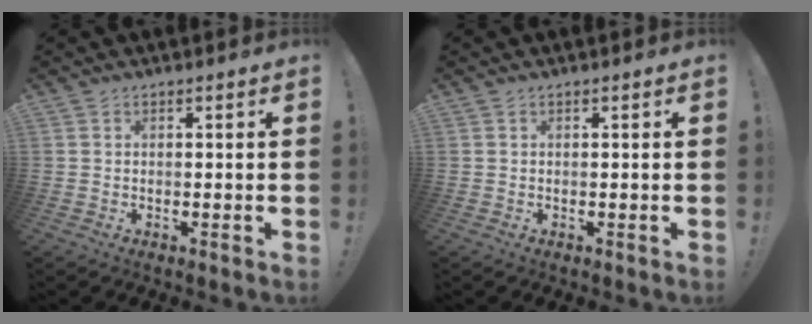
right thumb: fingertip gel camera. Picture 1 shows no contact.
{"total": 0.0}